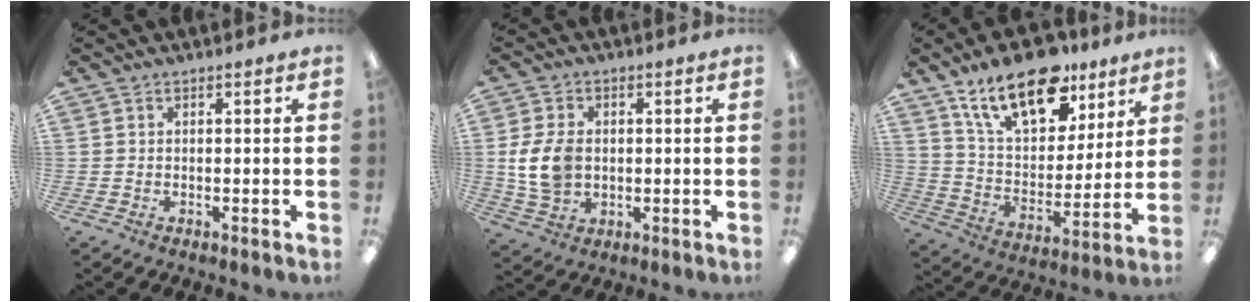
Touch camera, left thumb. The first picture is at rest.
{"total": 9.8, "force": [0.4, 7.1, 6.8], "torque": [-0.146, 0.006, 0.011]}
{"total": 20.6, "force": [13.8, 9.9, 11.7], "torque": [-0.195, -0.067, 0.241]}